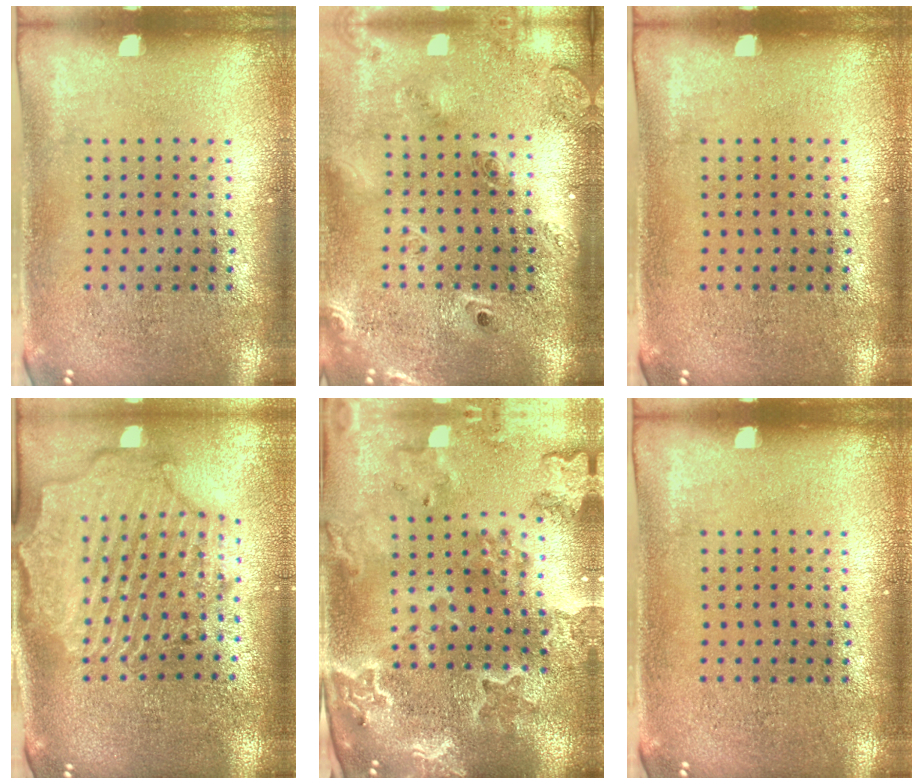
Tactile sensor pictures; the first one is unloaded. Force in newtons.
{"total": 2.5, "press": 1.8, "slide": 1.6}
{"total": 0.0}
{"total": 2.6, "press": 2.4, "slide": 1.1}
{"total": 2.7, "press": 2.5, "slide": 0.9}
{"total": 0.0}